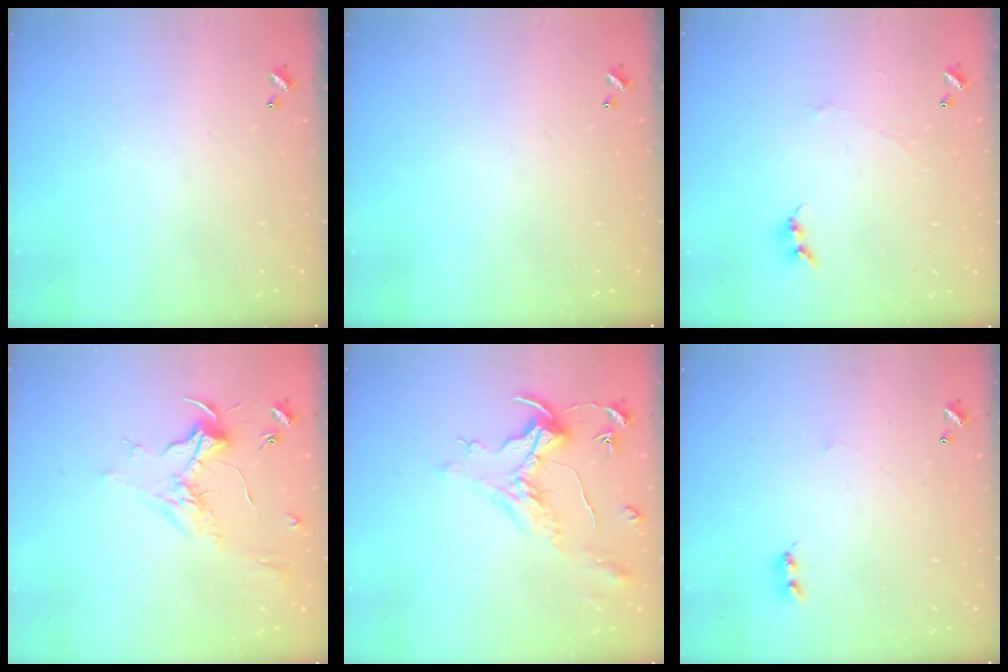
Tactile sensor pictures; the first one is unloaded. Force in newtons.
{"total": 0.0}
{"total": 0.7, "press": 0.4, "slide": 0.6}
{"total": 1.8, "press": 1.7, "slide": 0.7}
{"total": 1.6, "press": 1.4, "slide": 0.7}
{"total": 2.2, "press": 2.1, "slide": 0.5}